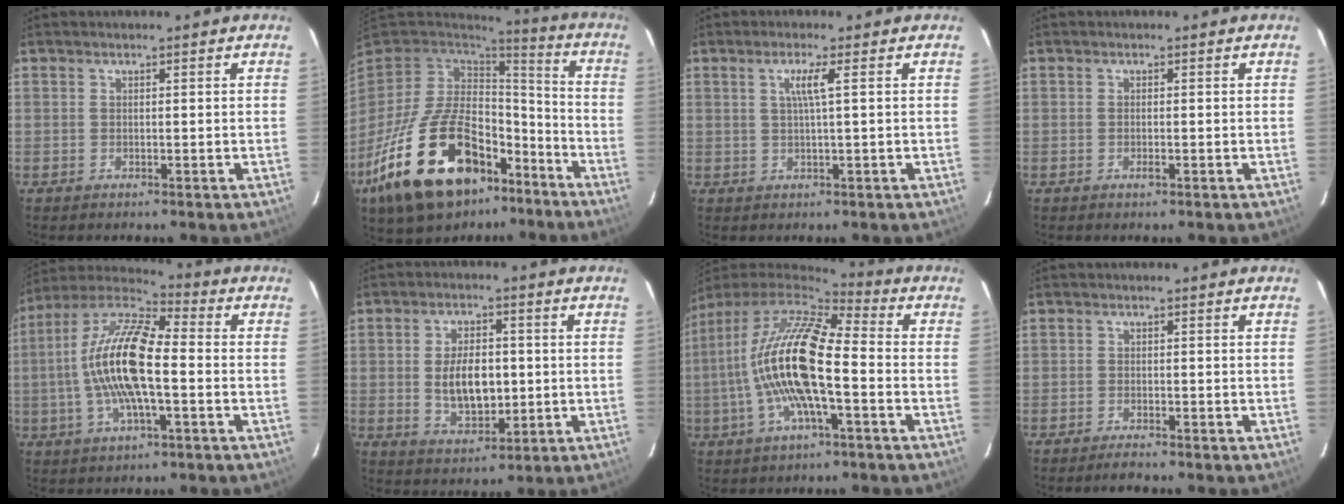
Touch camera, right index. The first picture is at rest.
{"total": 28.3, "force": [-15.5, 14.8, 18.4], "torque": [-0.364, -0.014, -0.240]}
{"total": 2.9, "force": [0.8, -0.6, 2.8], "torque": [-0.051, -0.002, 0.014]}
{"total": 1.0, "force": [-0.4, 0.4, 0.8], "torque": [-0.015, 0.003, -0.007]}
{"total": 16.4, "force": [-1.7, 5.1, 15.5], "torque": [-0.298, 0.009, -0.044]}
{"total": 9.4, "force": [-0.2, 5.1, 7.9], "torque": [-0.147, 0.003, 0.006]}
{"total": 17.4, "force": [-2.7, 4.4, 16.6], "torque": [-0.303, -0.004, -0.058]}
{"total": 1.9, "force": [-1.8, 0.1, 0.7], "torque": [-0.021, -0.005, -0.034]}